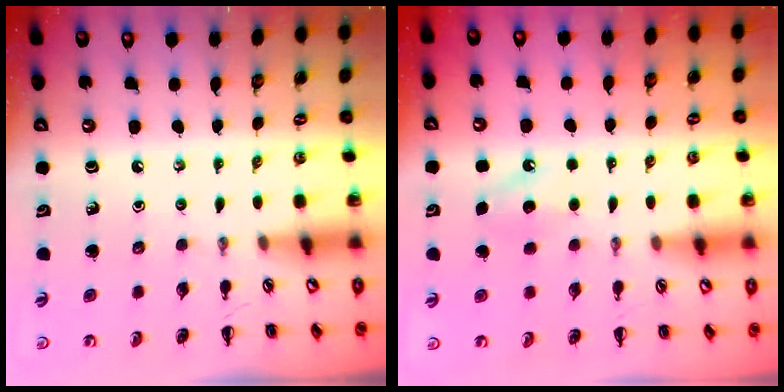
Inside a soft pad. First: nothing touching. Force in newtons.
{"total": 6.5, "press": 6.2, "slide": 2.0}